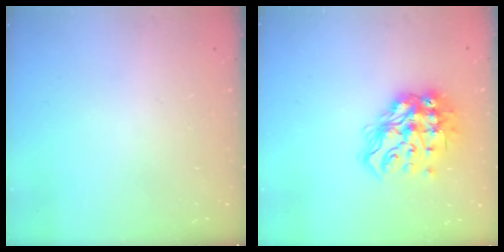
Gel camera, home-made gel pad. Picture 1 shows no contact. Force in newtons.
{"total": 16.6, "press": 16.5, "slide": 1.9}